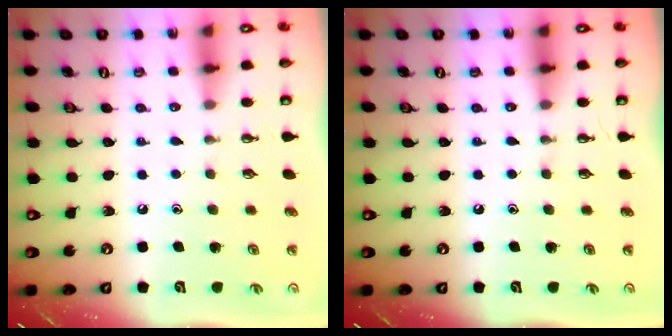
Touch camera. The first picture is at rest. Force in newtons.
{"total": 0.0}